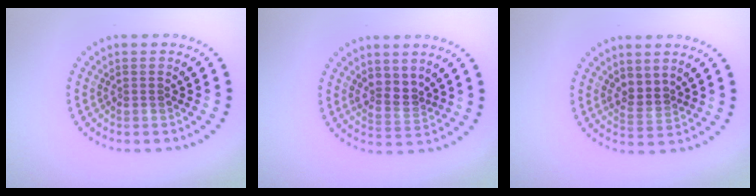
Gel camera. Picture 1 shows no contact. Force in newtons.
{"total": 2.2, "press": 1.9, "slide": 1.1}
{"total": 1.9, "press": 1.6, "slide": 1.0}